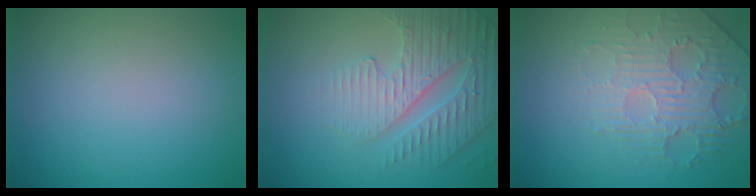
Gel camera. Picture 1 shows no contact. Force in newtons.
{"total": 4.7, "press": 3.9, "slide": 2.7}
{"total": 2.9, "press": 2.4, "slide": 1.6}